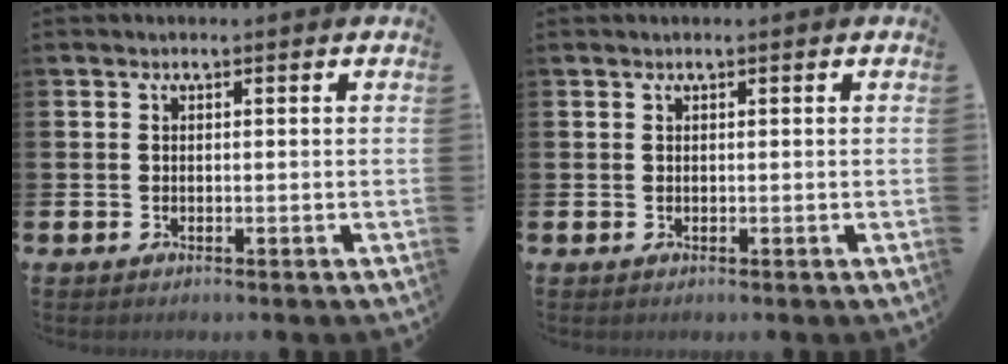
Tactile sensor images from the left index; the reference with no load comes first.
{"total": 0.0}